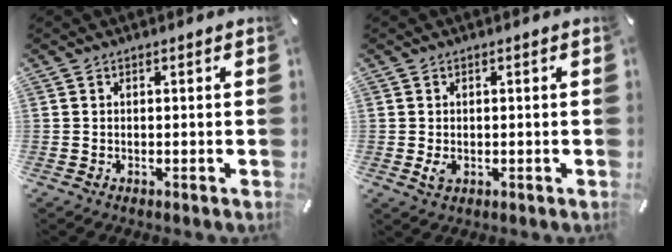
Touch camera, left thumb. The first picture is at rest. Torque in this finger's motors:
{"motor_torque": [0.35, 0.62, 0.25, -0.08, 0.09]}